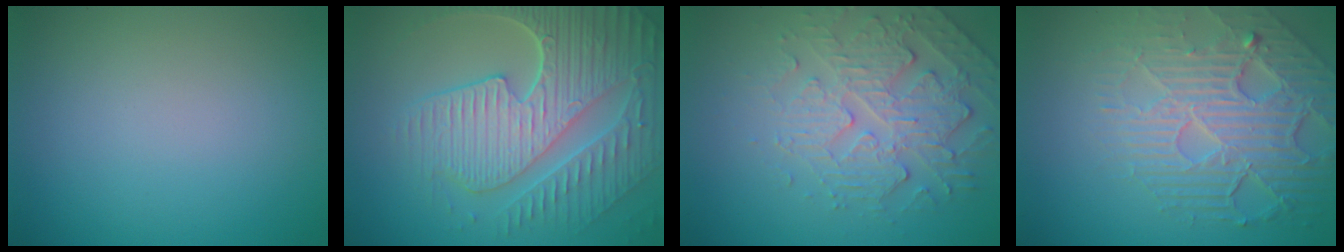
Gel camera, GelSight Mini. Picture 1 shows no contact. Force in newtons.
{"total": 8.9, "press": 6.2, "slide": 6.5}
{"total": 4.8, "press": 3.7, "slide": 3.1}
{"total": 7.3, "press": 5.3, "slide": 5.1}